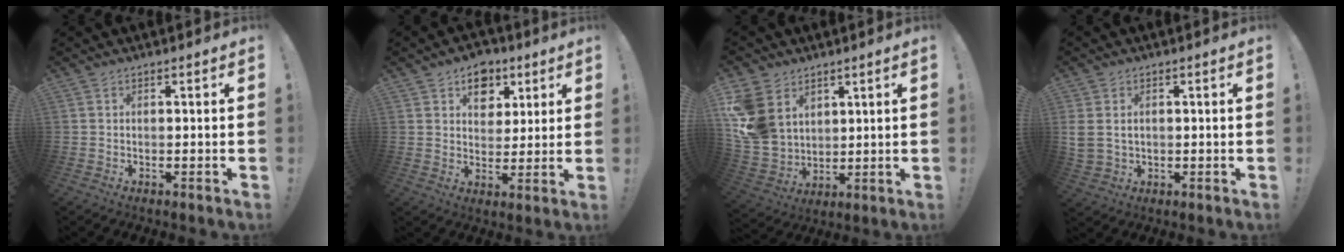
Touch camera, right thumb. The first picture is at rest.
{"total": 9.7, "force": [5.0, 7.5, 3.4], "torque": [-0.033, -0.029, 0.096]}
{"total": 14.7, "force": [5.7, 11.5, 7.1], "torque": [-0.145, -0.030, 0.115]}
{"total": 5.3, "force": [1.2, 4.4, 2.8], "torque": [-0.057, -0.003, 0.023]}